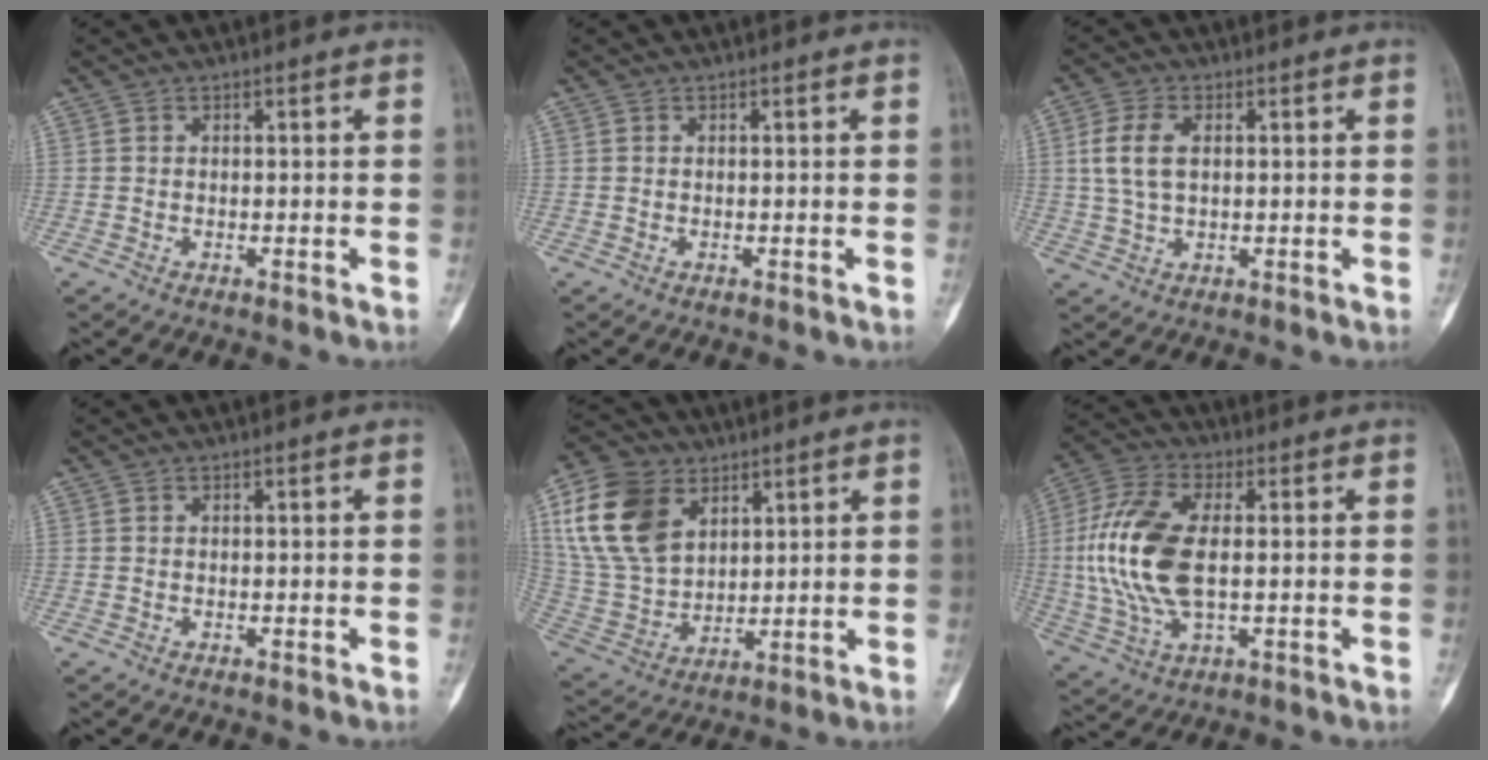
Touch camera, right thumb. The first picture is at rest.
{"total": 0.0}
{"total": 6.8, "force": [1.3, 4.0, 5.3], "torque": [-0.110, 0.004, 0.025]}
{"total": 0.0}
{"total": 17.9, "force": [7.2, 12.2, 10.9], "torque": [-0.204, -0.016, 0.147]}
{"total": 16.3, "force": [0.5, 8.4, 14.0], "torque": [-0.306, 0.005, 0.010]}